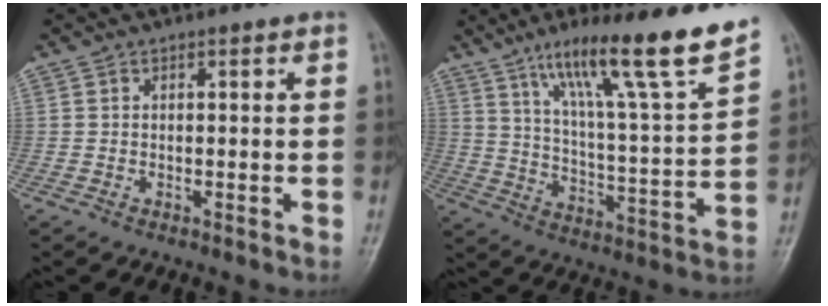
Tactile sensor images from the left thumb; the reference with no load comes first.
{"total": 18.9, "force": [13.2, 1.2, 13.6], "torque": [-0.196, -0.067, 0.215]}